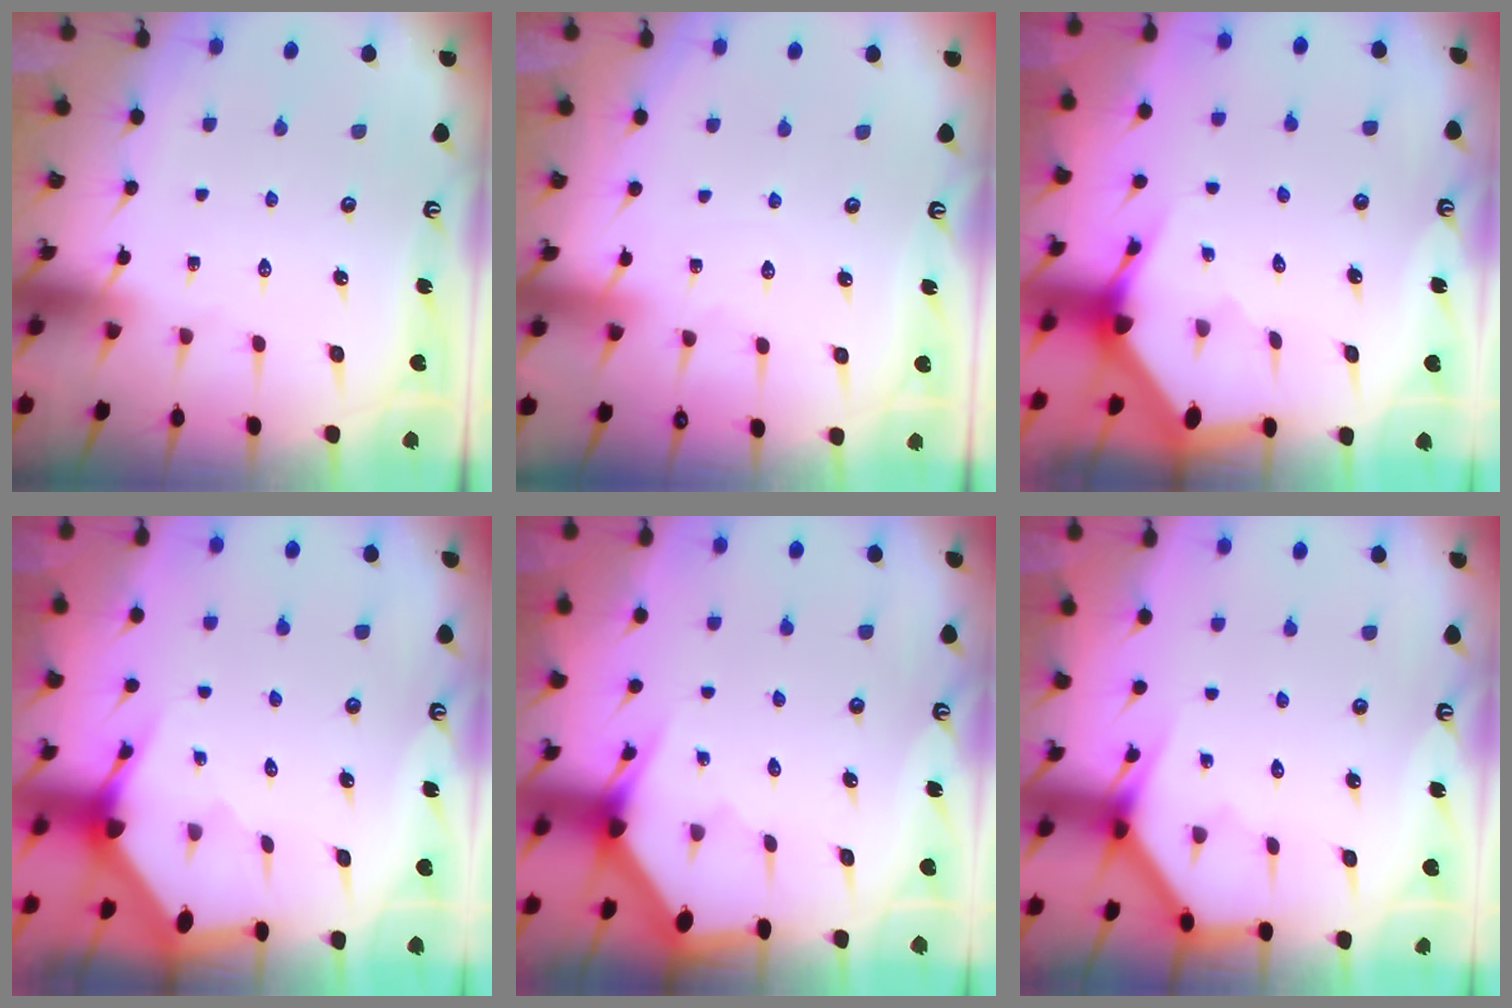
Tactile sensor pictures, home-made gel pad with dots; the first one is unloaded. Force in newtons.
{"total": 2.9, "press": 2.9, "slide": 0.3}
{"total": 2.9, "press": 2.9, "slide": 0.1}
{"total": 2.9, "press": 2.9, "slide": 0.1}
{"total": 3.1, "press": 3.1, "slide": 0.1}
{"total": 3.7, "press": 3.7, "slide": 0.3}